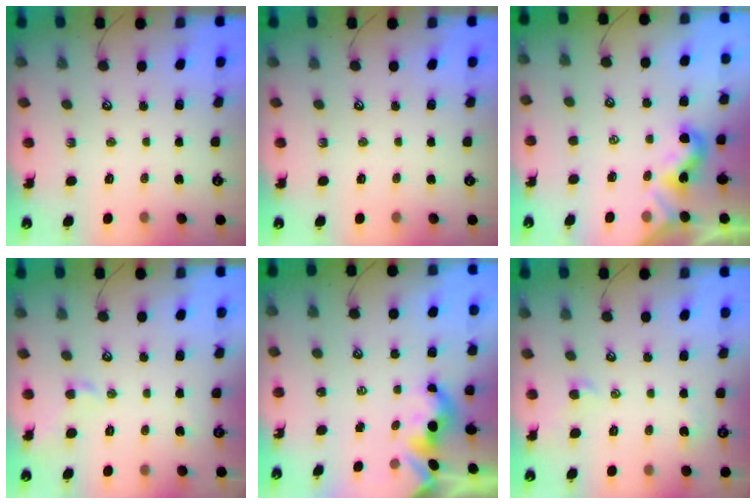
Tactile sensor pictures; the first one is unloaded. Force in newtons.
{"total": 0.0}
{"total": 2.0, "press": 2.0, "slide": 0.4}
{"total": 2.3, "press": 2.1, "slide": 0.9}
{"total": 2.4, "press": 2.4, "slide": 0.2}
{"total": 1.4, "press": 1.3, "slide": 0.6}